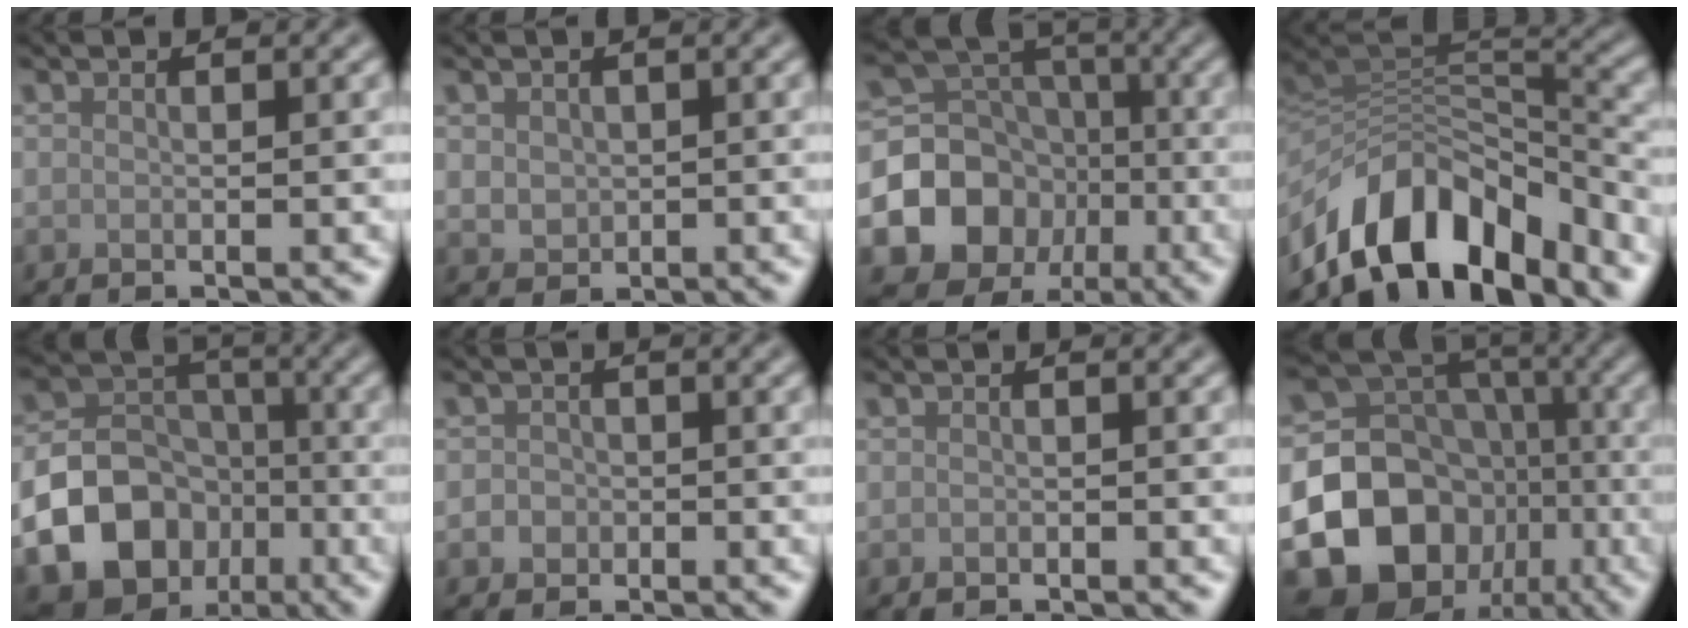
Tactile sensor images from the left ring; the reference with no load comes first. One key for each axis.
{"total": 1.7, "fx": 0.3, "fy": 1.5, "fz": 0.8, "tx": -0.017, "ty": -0.004, "tz": 0.007}
{"total": 8.8, "fx": -3.1, "fy": 7.5, "fz": 3.4, "tx": -0.058, "ty": -0.004, "tz": -0.058}
{"total": 12.1, "fx": -8.2, "fy": 6.1, "fz": 6.4, "tx": -0.111, "ty": 0.026, "tz": -0.153}
{"total": 20.3, "fx": -9.2, "fy": 16.7, "fz": 6.9, "tx": -0.139, "ty": -0.073, "tz": -0.161}
{"total": 1.5, "fx": -0.5, "fy": 1.4, "fz": 0.3, "tx": 0.013, "ty": 0.000, "tz": -0.012}
{"total": 0.0}
{"total": 19.7, "fx": -7.3, "fy": 16.3, "fz": 8.3, "tx": -0.171, "ty": -0.026, "tz": -0.134}